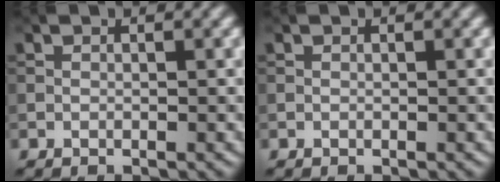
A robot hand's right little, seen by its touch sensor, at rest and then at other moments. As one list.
[{"total": 0.0}]